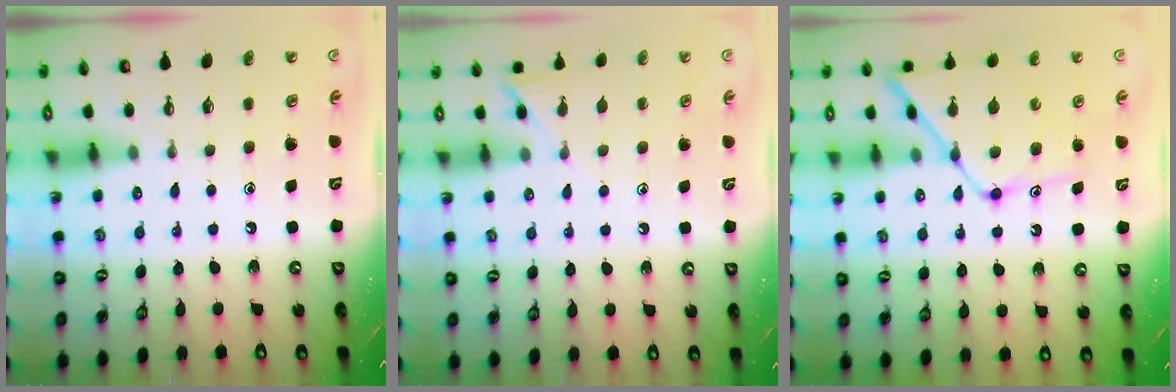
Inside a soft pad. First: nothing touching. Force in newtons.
{"total": 5.5, "press": 5.5, "slide": 0.5}
{"total": 13.1, "press": 13.0, "slide": 1.1}